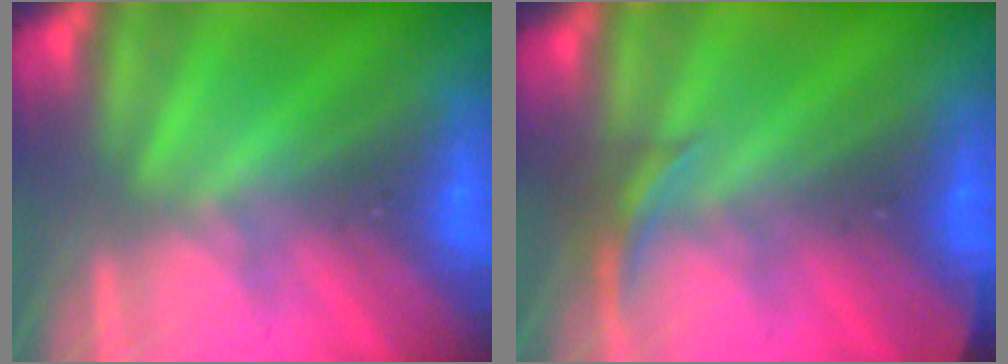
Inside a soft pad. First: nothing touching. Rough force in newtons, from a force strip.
{"total": 2.8}